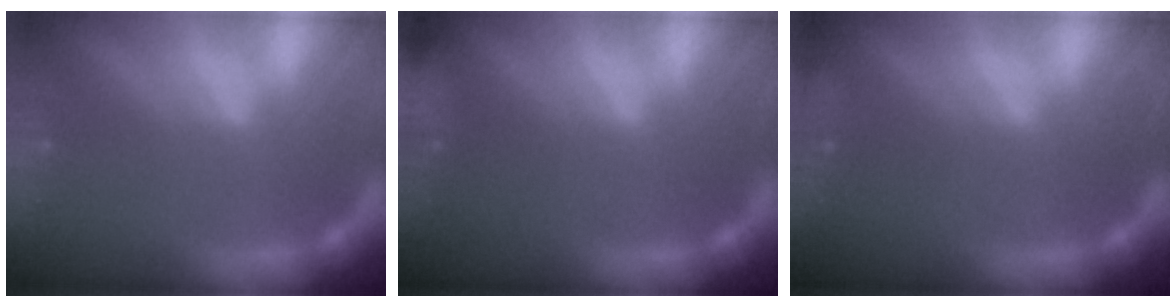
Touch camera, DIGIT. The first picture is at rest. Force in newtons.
{"total": 5.0}
{"total": 1.9}